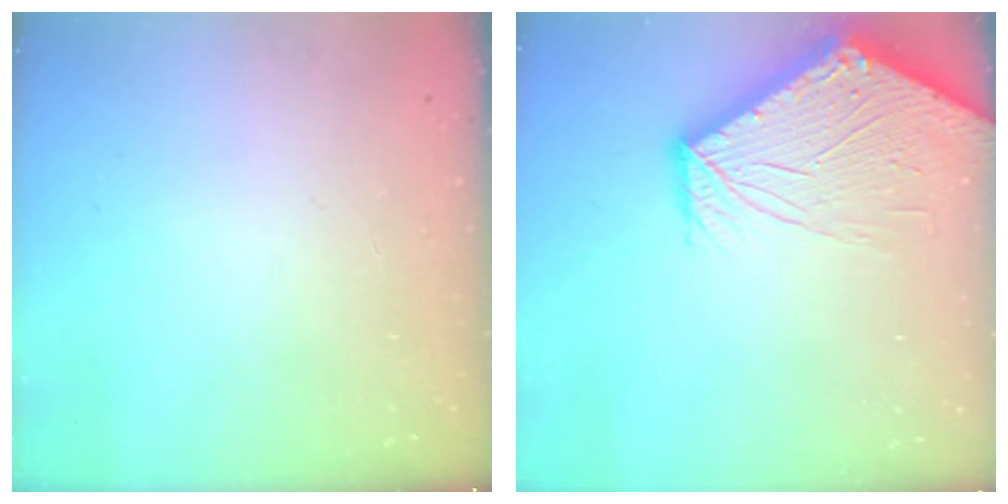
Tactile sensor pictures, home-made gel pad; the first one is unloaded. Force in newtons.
{"total": 11.1, "press": 11.0, "slide": 1.3}